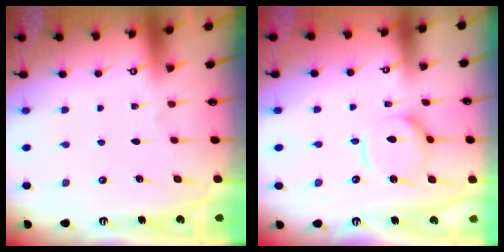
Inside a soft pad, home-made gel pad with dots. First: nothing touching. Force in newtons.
{"total": 11.8, "press": 11.7, "slide": 1.1}